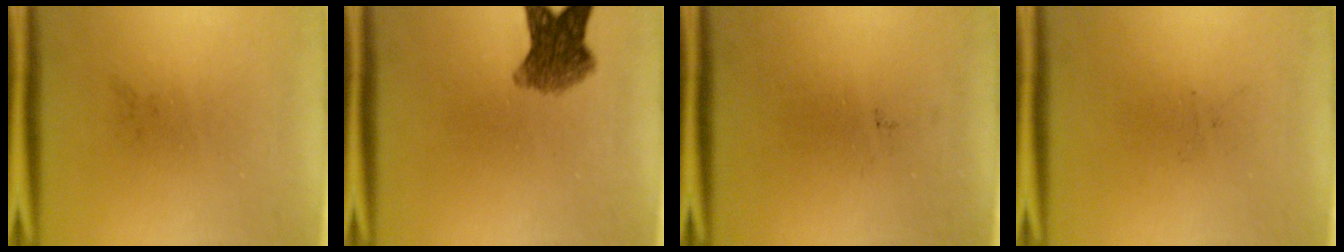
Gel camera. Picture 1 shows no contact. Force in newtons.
{"total": 6.5}
{"total": 0.0}
{"total": 0.0}